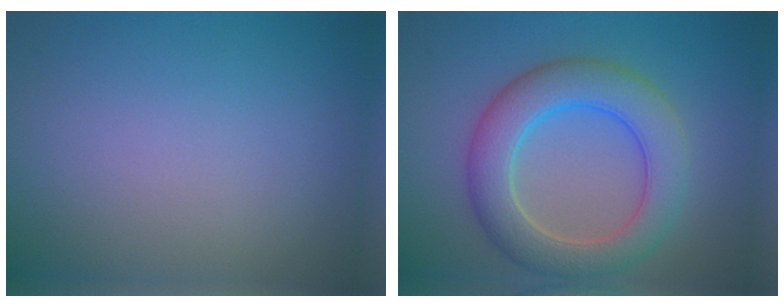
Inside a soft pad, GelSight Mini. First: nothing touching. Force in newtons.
{"total": 6.6, "press": 6.6, "slide": 0.3}